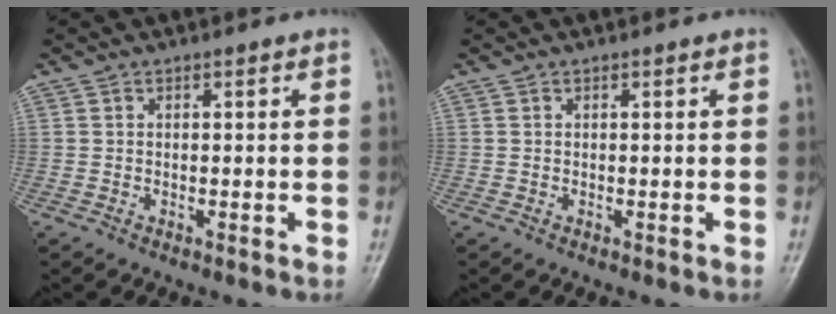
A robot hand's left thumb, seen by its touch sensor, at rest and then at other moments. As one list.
[{"total": 0.0}]